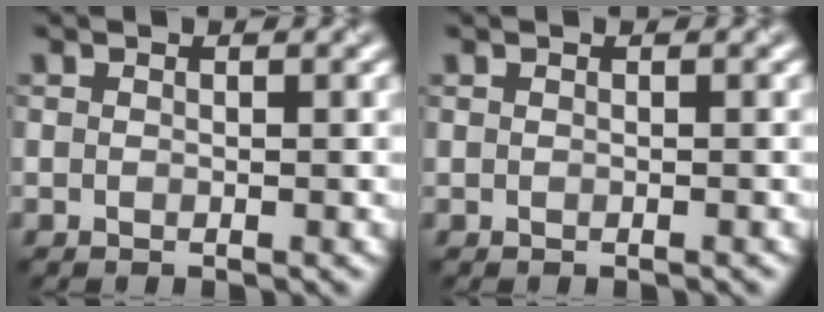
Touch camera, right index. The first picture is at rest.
{"total": 0.0}